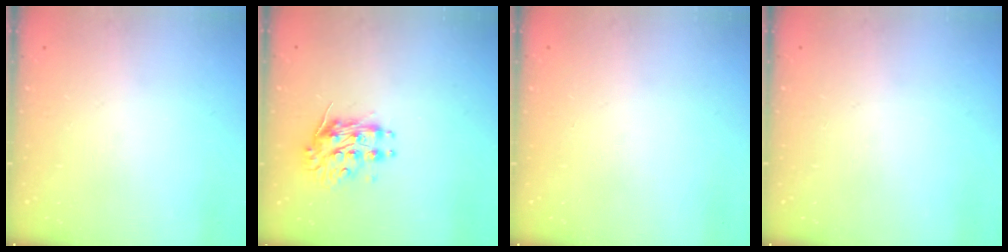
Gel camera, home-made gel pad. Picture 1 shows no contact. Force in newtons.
{"total": 9.2, "press": 9.2, "slide": 0.2}
{"total": 0.0}
{"total": 0.0}